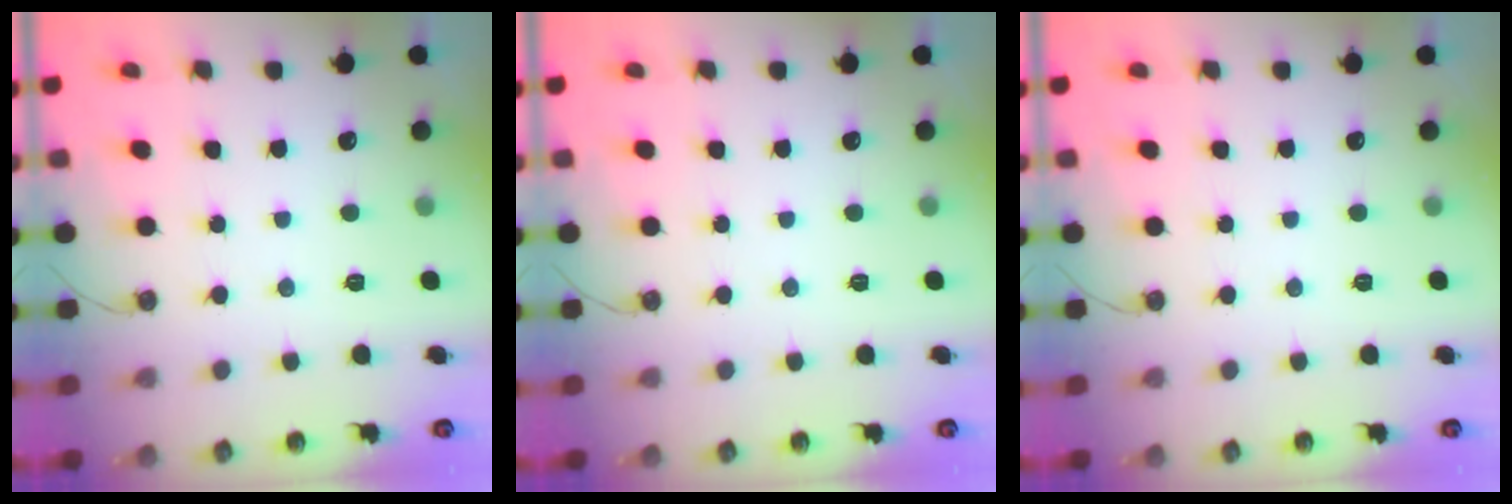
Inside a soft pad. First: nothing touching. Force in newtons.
{"total": 0.0}
{"total": 0.0}